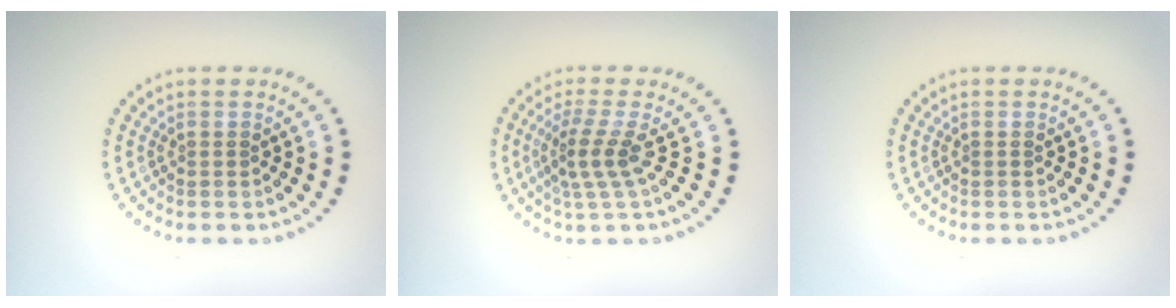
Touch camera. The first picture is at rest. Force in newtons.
{"total": 2.7, "press": 1.9, "slide": 1.9}
{"total": 0.0}